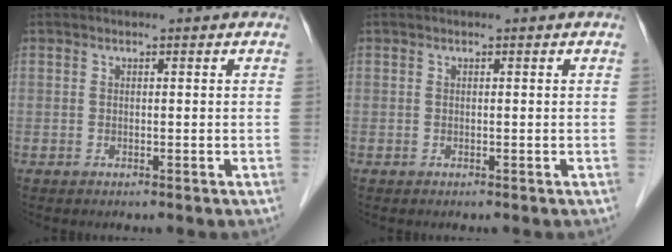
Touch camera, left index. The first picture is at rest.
{"total": 0.0}